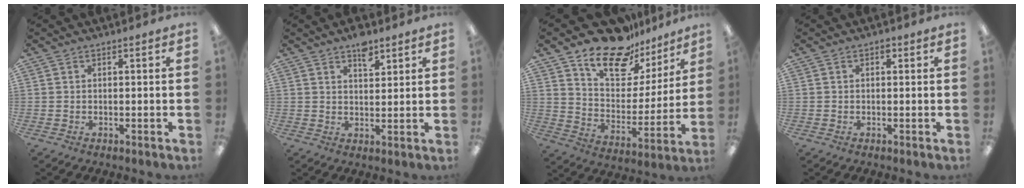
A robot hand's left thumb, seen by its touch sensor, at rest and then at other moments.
{"total": 5.4, "force": [4.0, 2.4, 2.7], "torque": [-0.029, -0.022, 0.067]}
{"total": 17.1, "force": [13.9, 7.7, 6.3], "torque": [-0.121, -0.097, 0.248]}
{"total": 1.1, "force": [0.6, 0.7, 0.7], "torque": [-0.006, 0.001, 0.008]}